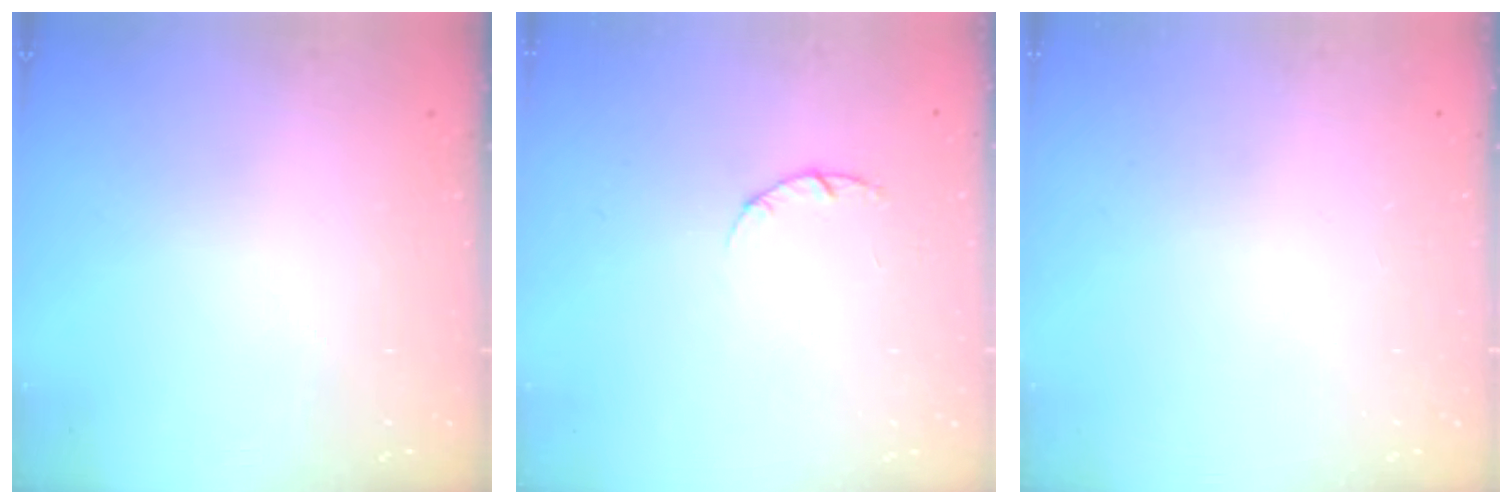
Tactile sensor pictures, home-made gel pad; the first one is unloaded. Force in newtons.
{"total": 3.0, "press": 3.0, "slide": 0.4}
{"total": 0.0}